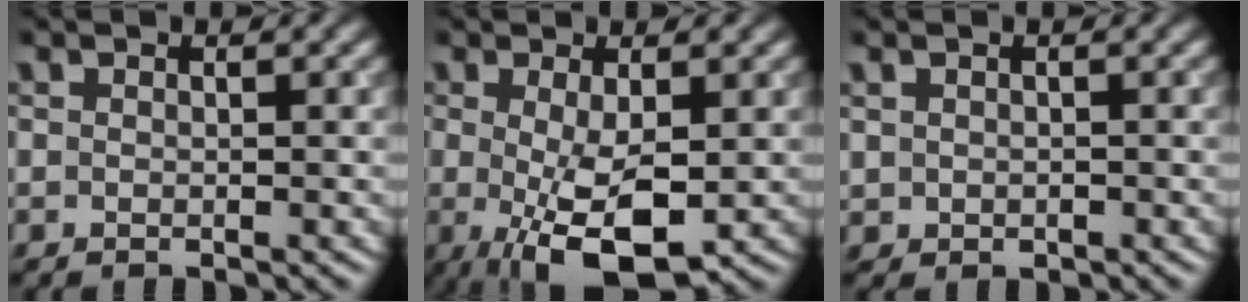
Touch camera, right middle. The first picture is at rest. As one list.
[{"total": 6.0, "force": [-0.8, 2.0, 5.6], "torque": [-0.105, -0.013, -0.011]}, {"total": 0.8, "force": [0.2, 0.7, 0.3], "torque": [-0.005, -0.001, 0.007]}]